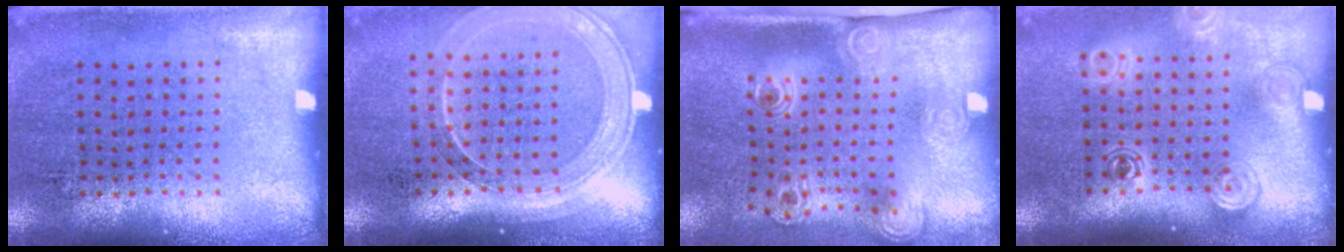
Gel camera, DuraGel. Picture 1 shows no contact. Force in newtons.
{"total": 1.7, "press": 1.5, "slide": 0.6}
{"total": 2.1, "press": 1.4, "slide": 1.6}
{"total": 1.5, "press": 1.3, "slide": 0.8}